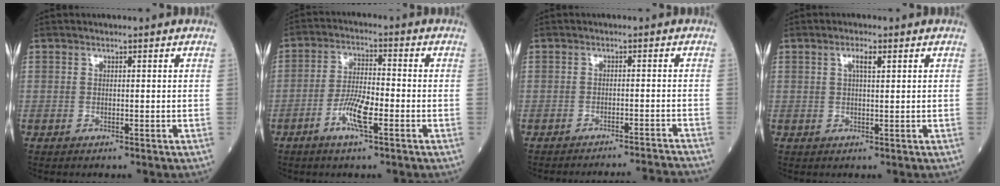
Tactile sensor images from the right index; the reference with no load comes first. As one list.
[{"total": 6.5, "force": [-2.8, 1.3, 5.8], "torque": [-0.114, -0.001, -0.056]}, {"total": 8.7, "force": [-8.4, -2.0, 0.5], "torque": [0.006, -0.010, -0.106]}, {"total": 2.2, "force": [1.0, 0.3, 1.9], "torque": [-0.037, 0.001, 0.016]}]